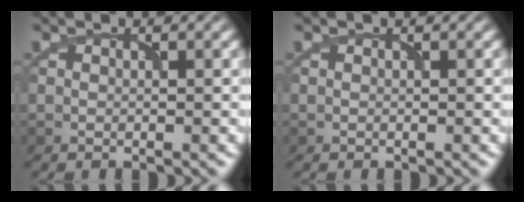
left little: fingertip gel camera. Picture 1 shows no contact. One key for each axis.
{"total": 0.0}